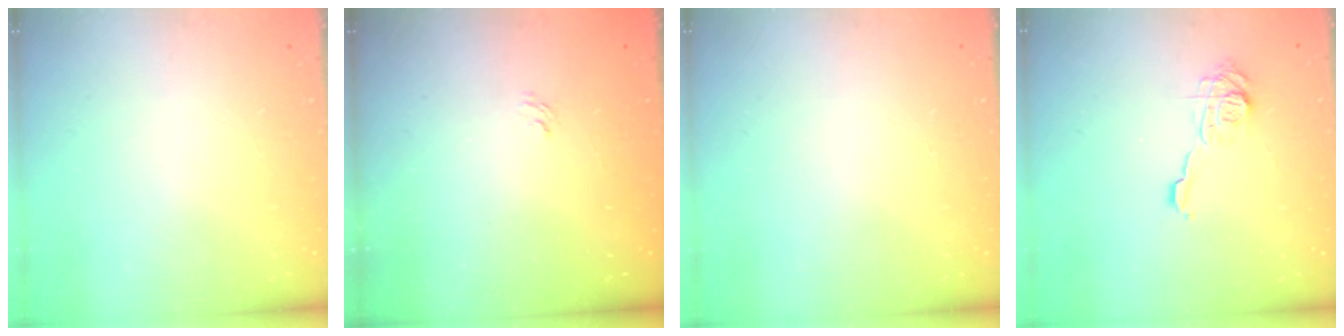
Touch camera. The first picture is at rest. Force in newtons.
{"total": 1.1, "press": 0.1, "slide": 1.1}
{"total": 0.0}
{"total": 9.6, "press": 9.6, "slide": 0.7}